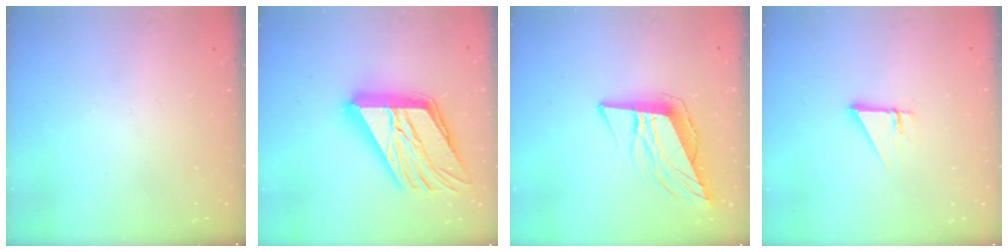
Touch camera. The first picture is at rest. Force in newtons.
{"total": 28.7, "press": 28.6, "slide": 3.0}
{"total": 12.1, "press": 11.5, "slide": 3.6}
{"total": 2.7, "press": 2.7, "slide": 0.2}